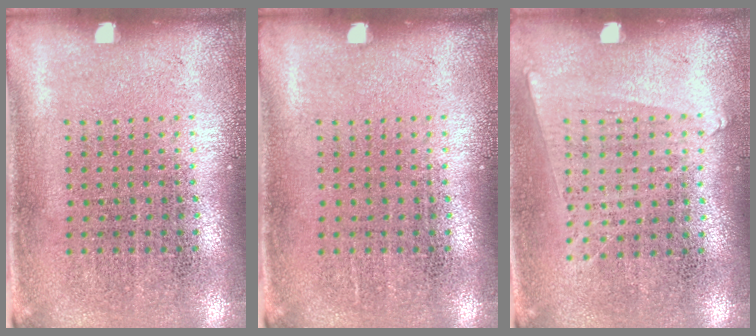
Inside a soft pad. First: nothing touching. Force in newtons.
{"total": 0.0}
{"total": 0.7, "press": 0.6, "slide": 0.4}